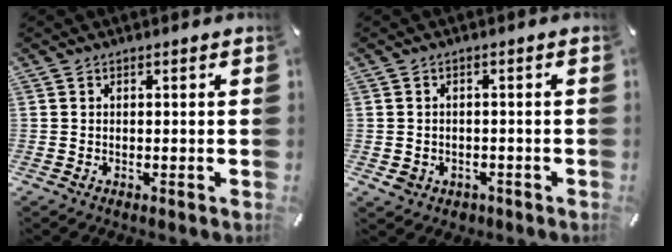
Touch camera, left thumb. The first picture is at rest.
{"total": 2.9, "force": [-1.1, 2.6, 0.7], "torque": [-0.011, -0.002, -0.023]}